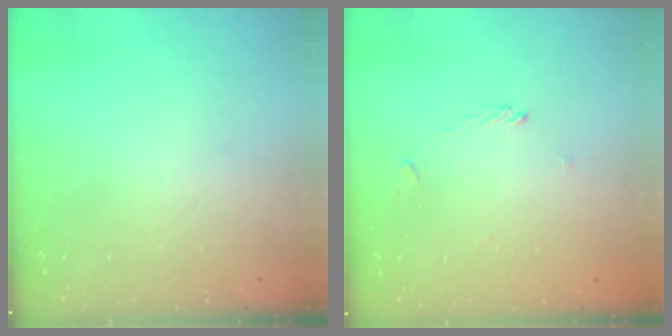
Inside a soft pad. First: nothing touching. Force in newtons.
{"total": 1.4, "press": 1.3, "slide": 0.2}